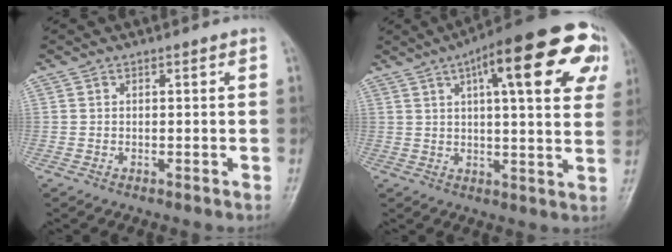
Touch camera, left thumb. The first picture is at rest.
{"total": 23.0, "force": [9.3, 6.7, 19.9], "torque": [-0.258, 0.011, 0.119]}